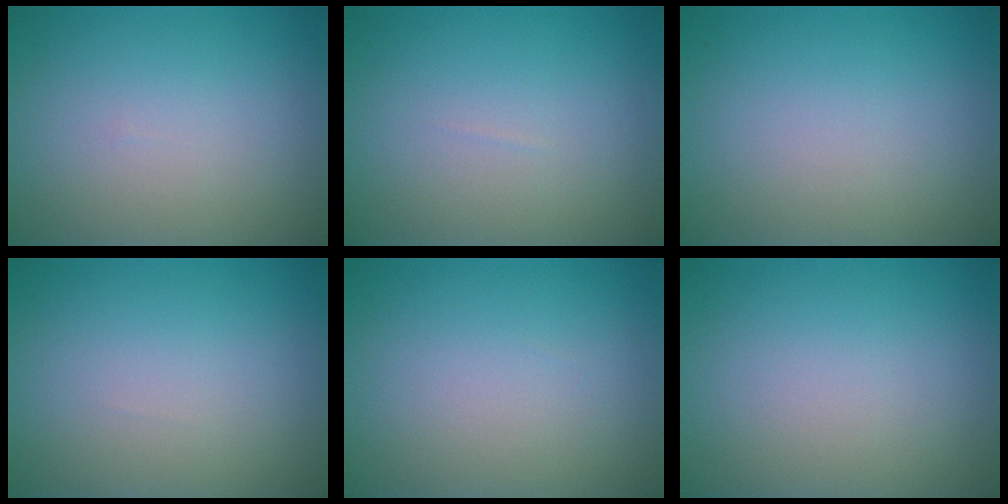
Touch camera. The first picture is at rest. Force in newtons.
{"total": 0.0}
{"total": 0.0}
{"total": 0.0}
{"total": 0.0}
{"total": 0.0}